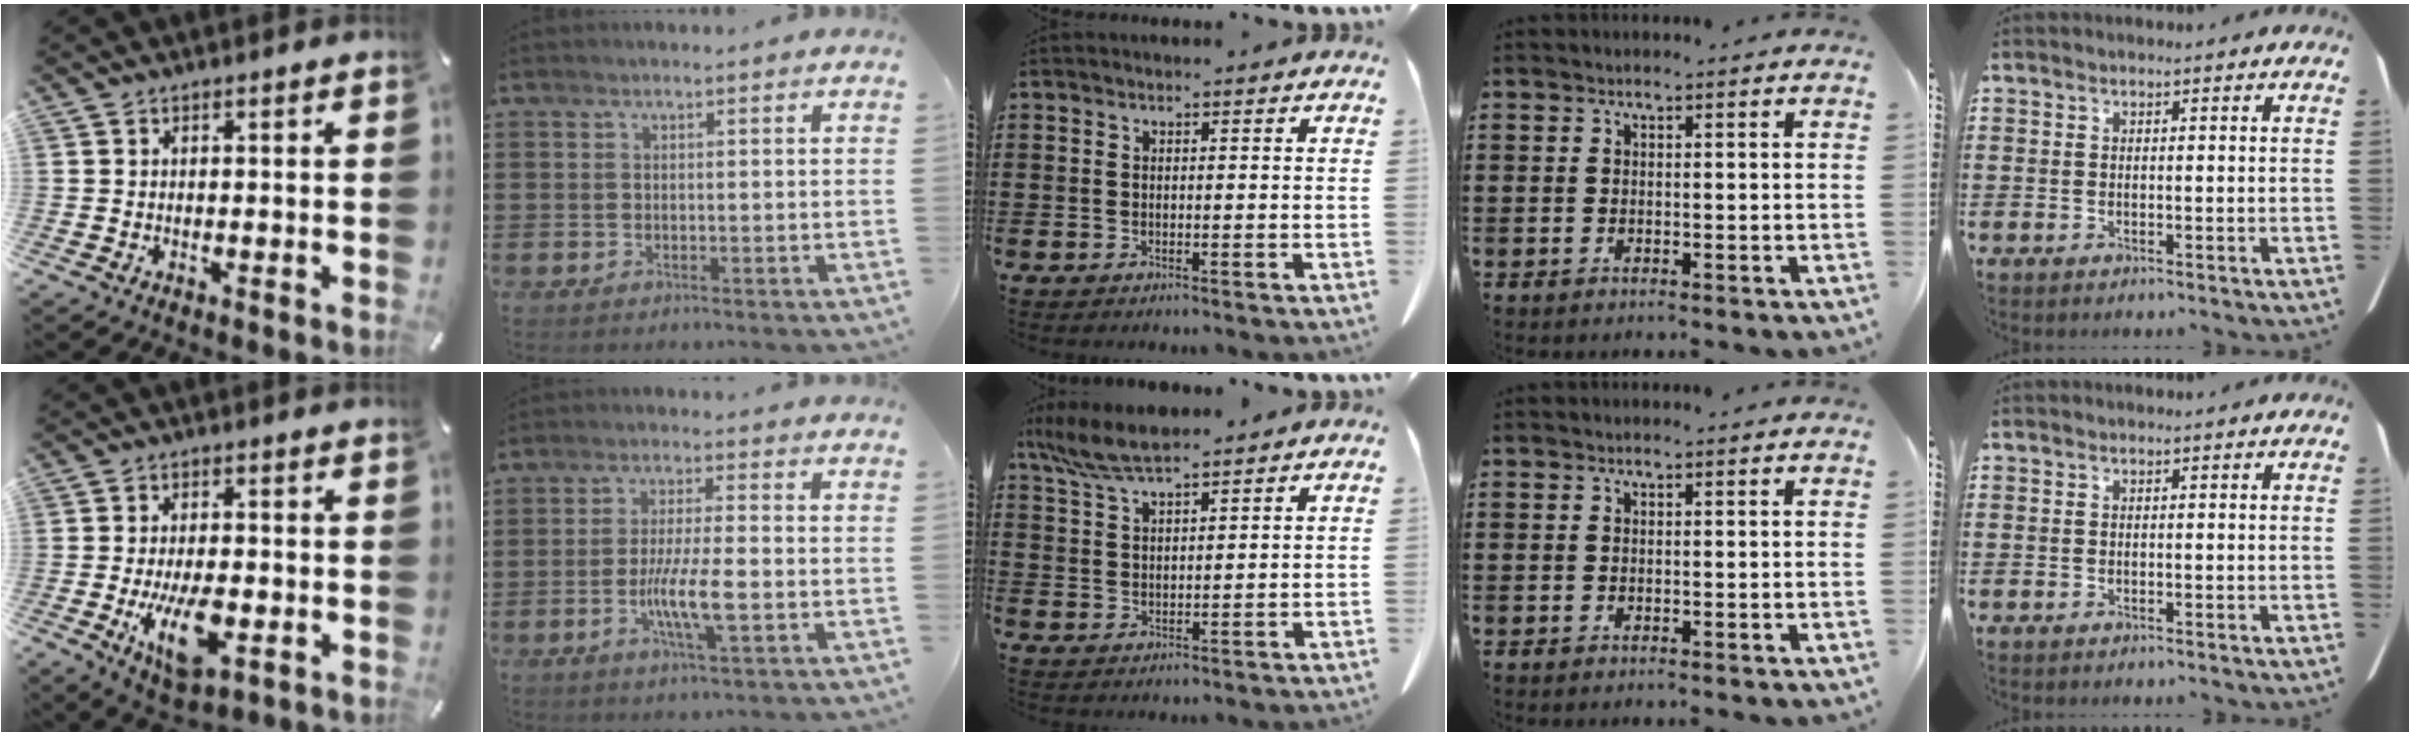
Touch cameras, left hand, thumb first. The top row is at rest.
{"thumb": {"total": 12.3, "force": [-3.4, 6.1, 10.1], "torque": [-0.175, -0.009, -0.058]}, "index": {"total": 7.4, "force": [-2.0, 1.1, 7.0], "torque": [-0.135, -0.010, -0.041]}, "middle": {"total": 6.2, "force": [5.2, 1.0, 3.4], "torque": [-0.078, -0.011, 0.096]}}